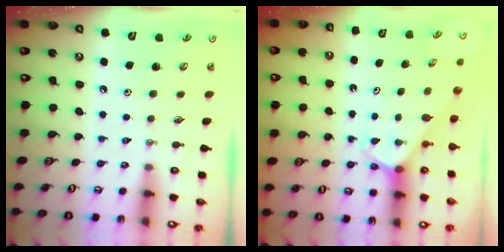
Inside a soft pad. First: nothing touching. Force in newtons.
{"total": 2.4, "press": 2.4, "slide": 0.2}